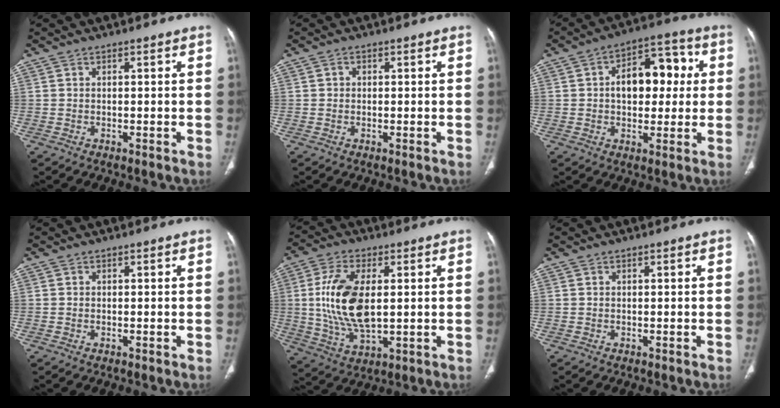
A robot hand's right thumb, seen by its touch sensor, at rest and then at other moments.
{"total": 1.0, "force": [0.1, 0.9, 0.3], "torque": [-0.001, 0.003, 0.000]}
{"total": 13.2, "force": [1.7, 8.3, 10.1], "torque": [-0.108, 0.027, 0.019]}
{"total": 0.0}
{"total": 14.2, "force": [1.4, 7.0, 12.2], "torque": [-0.247, -0.010, 0.033]}
{"total": 0.0}